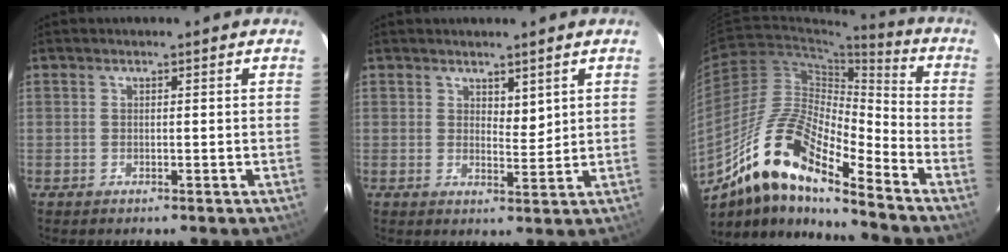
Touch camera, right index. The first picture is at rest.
{"total": 2.6, "force": [1.7, 1.1, 1.6], "torque": [-0.024, -0.008, 0.034]}
{"total": 16.3, "force": [-11.1, 3.7, 11.3], "torque": [-0.215, 0.018, -0.197]}